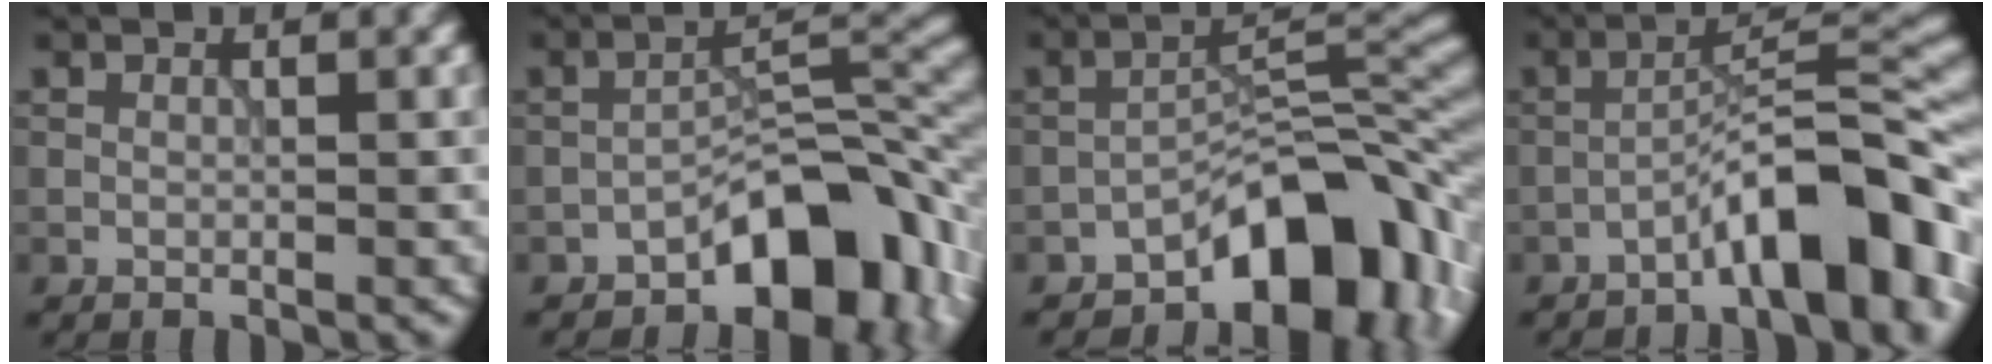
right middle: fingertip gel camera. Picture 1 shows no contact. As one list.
[{"total": 8.7, "force": [-4.8, 4.1, 6.0], "torque": [-0.065, 0.017, -0.082]}, {"total": 9.6, "force": [-5.5, 4.3, 6.5], "torque": [-0.072, 0.017, -0.099]}, {"total": 9.5, "force": [-5.3, 2.3, 7.6], "torque": [-0.106, 0.029, -0.089]}]